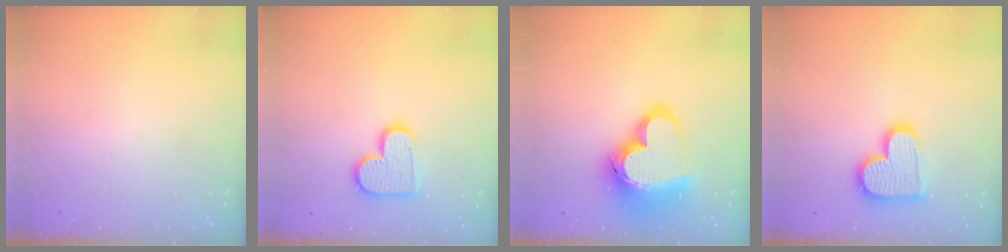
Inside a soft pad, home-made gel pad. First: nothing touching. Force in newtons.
{"total": 12.0, "press": 12.0, "slide": 0.6}
{"total": 23.0, "press": 22.9, "slide": 2.3}
{"total": 15.1, "press": 15.0, "slide": 0.9}